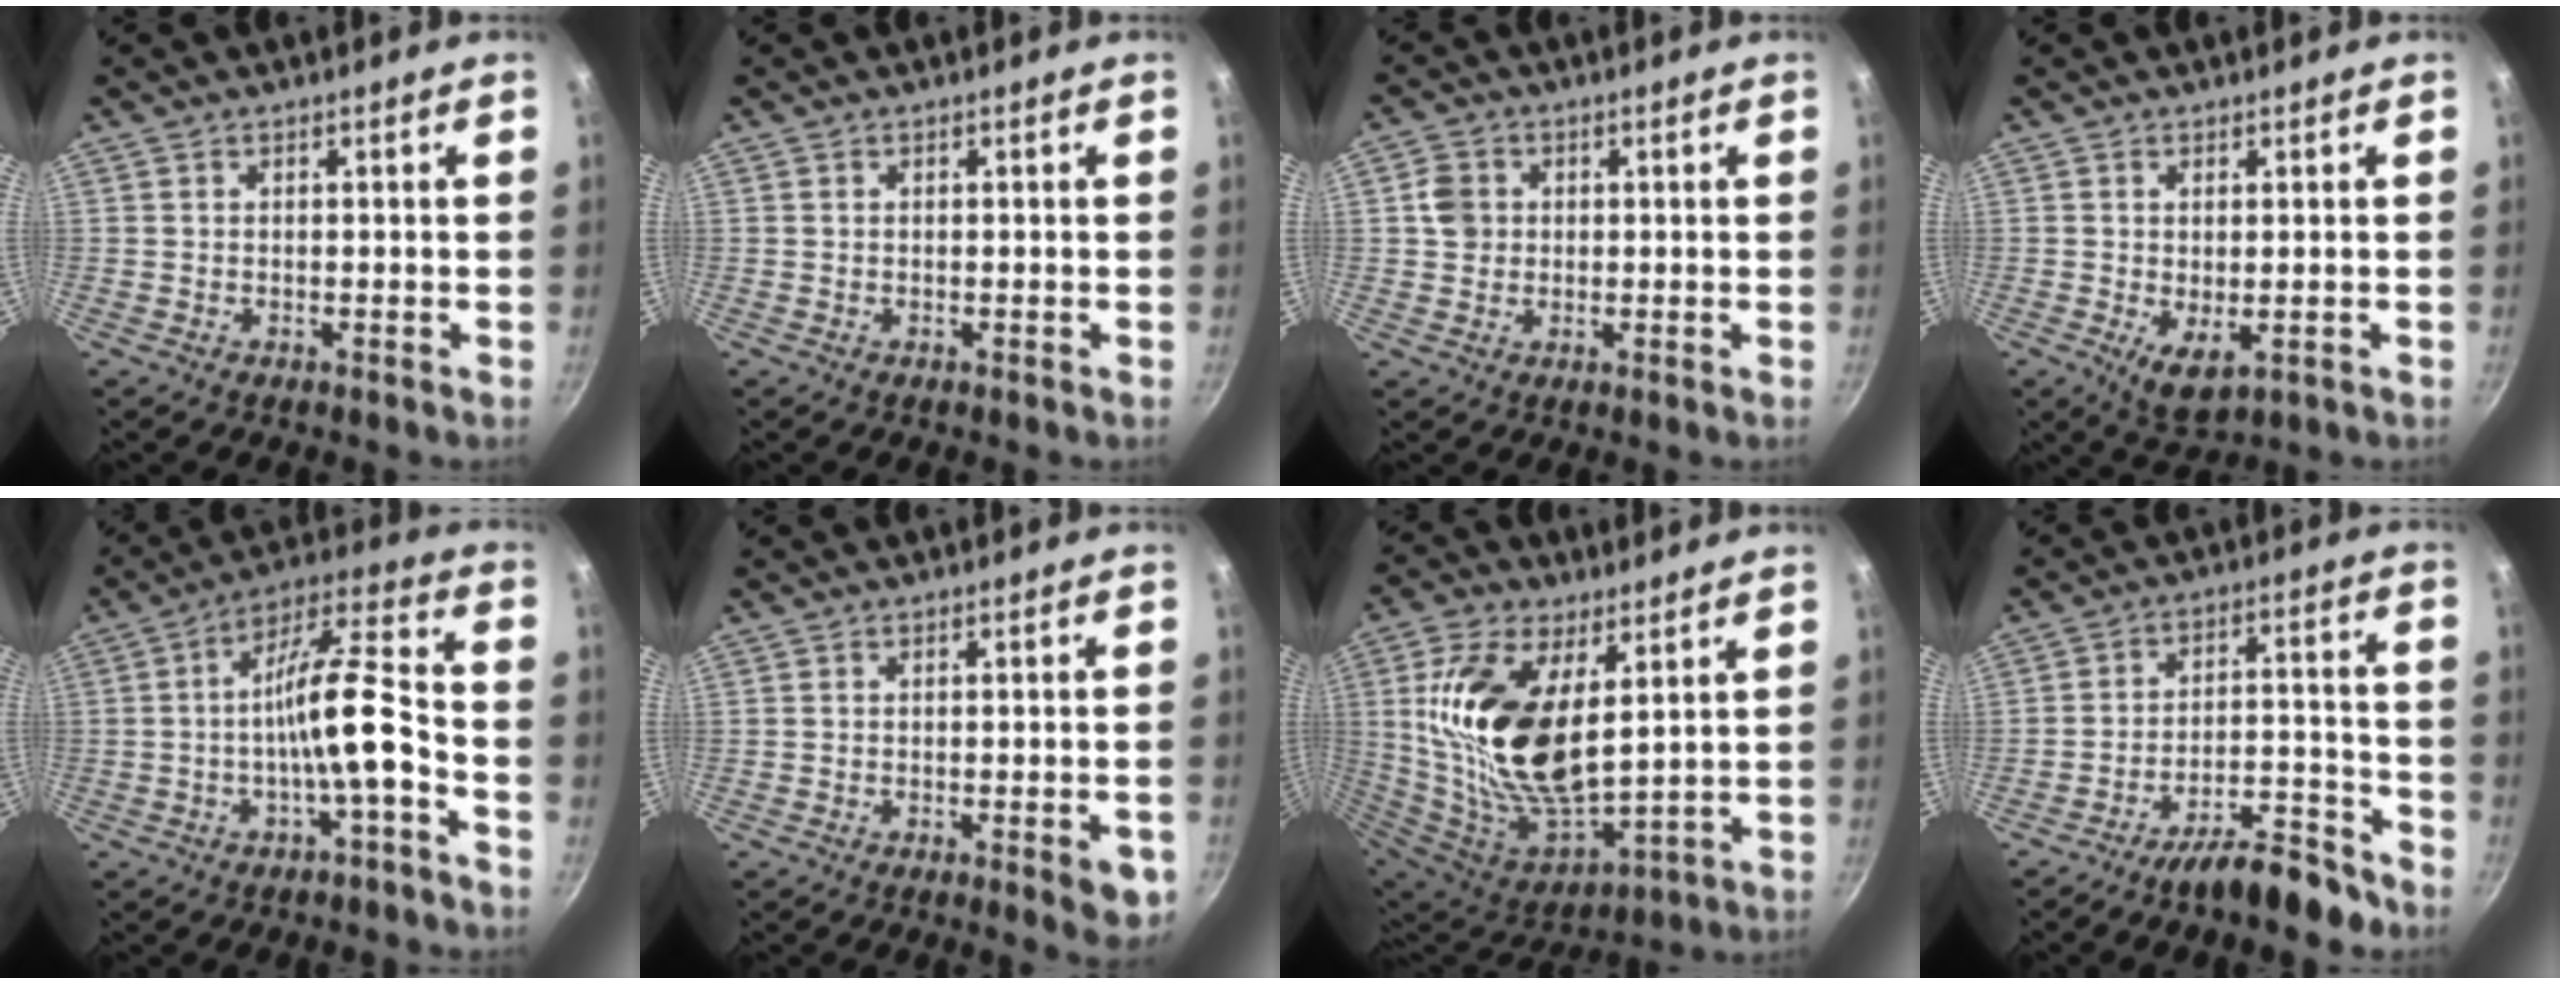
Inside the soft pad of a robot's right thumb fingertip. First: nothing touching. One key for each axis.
{"total": 0.0}
{"total": 4.5, "fx": 0.7, "fy": 4.0, "fz": 1.8, "tx": -0.015, "ty": 0.006, "tz": 0.006}
{"total": 5.1, "fx": -0.8, "fy": 2.4, "fz": 4.5, "tx": -0.072, "ty": -0.020, "tz": -0.003}
{"total": 12.4, "fx": -4.3, "fy": 3.0, "fz": 11.3, "tx": -0.195, "ty": 0.050, "tz": -0.075}
{"total": 5.4, "fx": -2.3, "fy": 1.5, "fz": 4.6, "tx": -0.046, "ty": 0.006, "tz": -0.026}
{"total": 22.0, "fx": 5.5, "fy": 11.1, "fz": 18.2, "tx": -0.345, "ty": -0.038, "tz": 0.115}
{"total": 11.1, "fx": -8.7, "fy": 3.3, "fz": 6.0, "tx": -0.072, "ty": 0.089, "tz": -0.133}